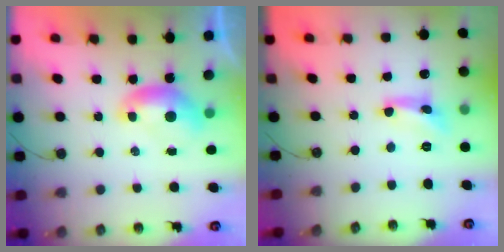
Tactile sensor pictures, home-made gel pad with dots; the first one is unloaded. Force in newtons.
{"total": 3.0, "press": 3.0, "slide": 0.3}